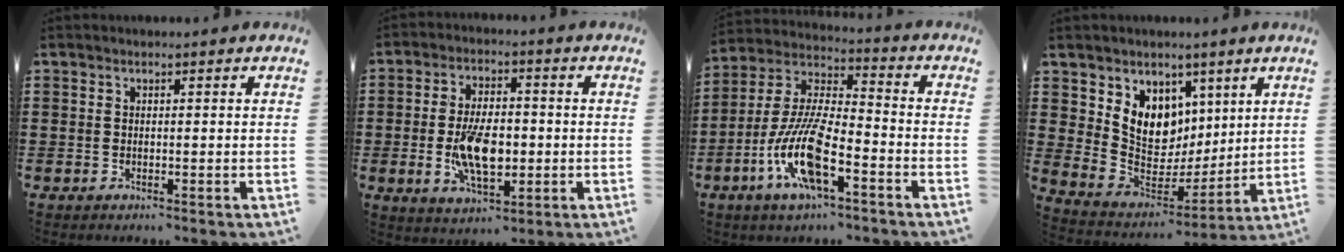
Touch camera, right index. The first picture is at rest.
{"total": 9.2, "force": [-1.6, 4.6, 7.8], "torque": [-0.151, 0.001, -0.030]}
{"total": 12.4, "force": [-5.7, 3.6, 10.4], "torque": [-0.244, -0.012, -0.114]}
{"total": 9.3, "force": [4.7, 7.5, 2.7], "torque": [-0.076, -0.044, 0.094]}